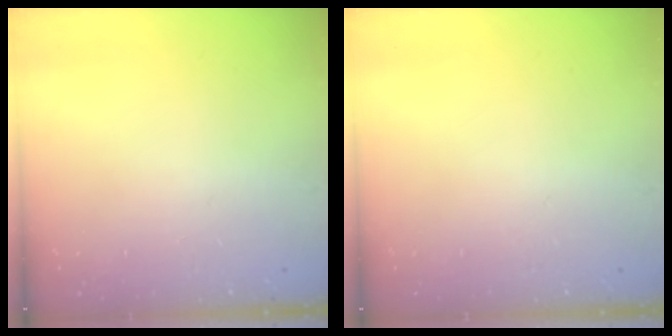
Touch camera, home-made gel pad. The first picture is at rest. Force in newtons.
{"total": 0.0}